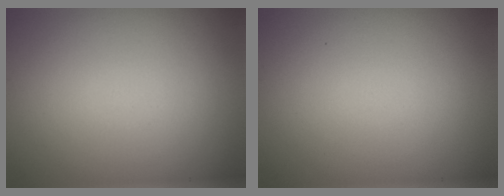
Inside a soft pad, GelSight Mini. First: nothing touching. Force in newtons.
{"total": 0.0}